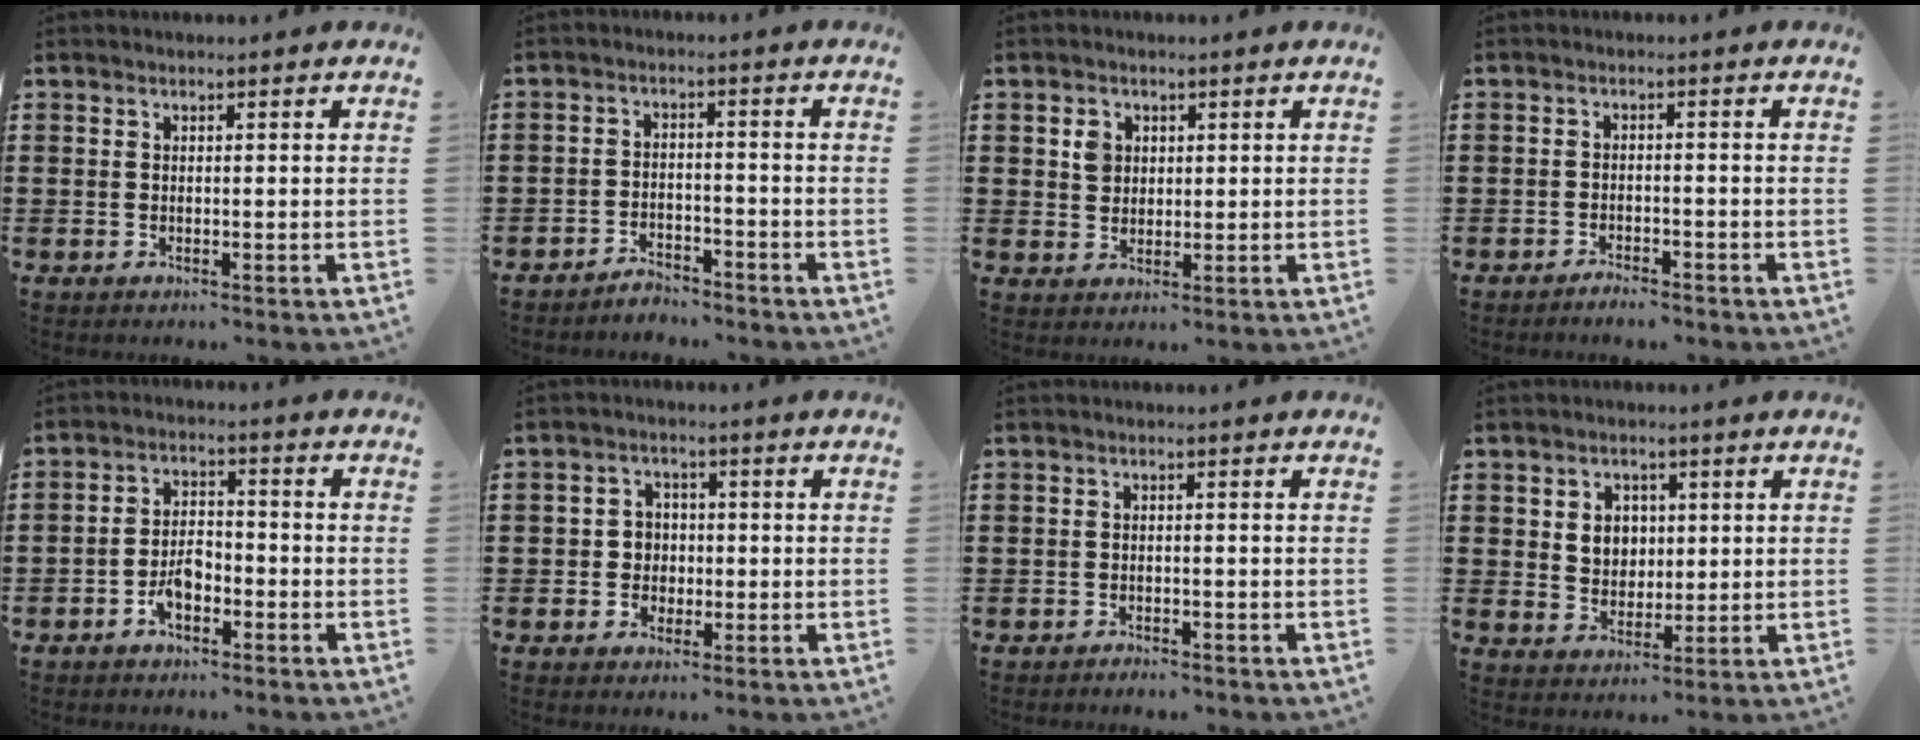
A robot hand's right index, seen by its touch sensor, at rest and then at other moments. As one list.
[{"total": 3.2, "force": [-3.2, 0.5, -0.1], "torque": [-0.007, 0.002, -0.067]}, {"total": 2.7, "force": [0.9, 2.3, 1.1], "torque": [-0.023, 0.007, 0.014]}, {"total": 1.8, "force": [-1.8, 0.1, 0.2], "torque": [-0.010, 0.000, -0.036]}, {"total": 4.2, "force": [-2.4, 2.2, 2.6], "torque": [-0.058, 0.005, -0.049]}, {"total": 3.4, "force": [-0.6, 3.3, 0.6], "torque": [-0.024, 0.011, -0.017]}, {"total": 1.3, "force": [-1.3, 0.1, 0.0], "torque": [-0.006, -0.001, -0.027]}, {"total": 4.1, "force": [1.0, 3.7, 1.6], "torque": [-0.039, 0.009, 0.013]}]